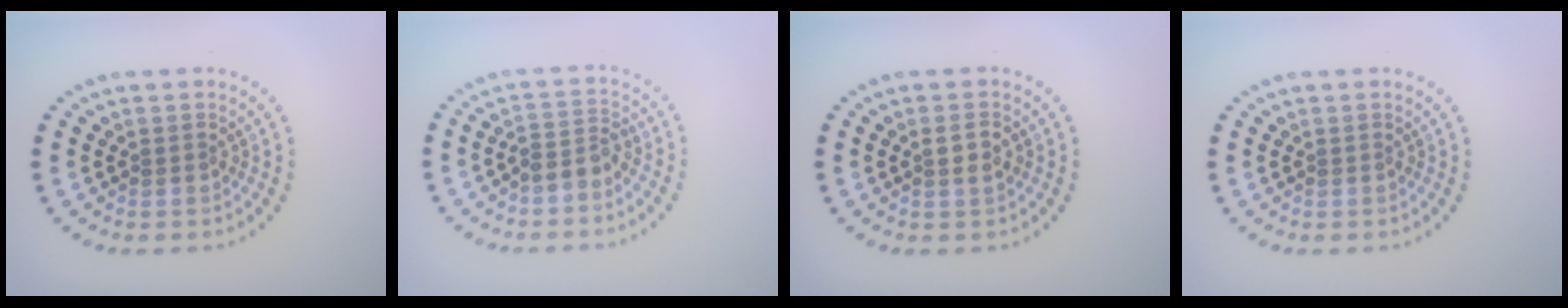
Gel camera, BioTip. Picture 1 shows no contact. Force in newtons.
{"total": 2.2, "press": 1.8, "slide": 1.2}
{"total": 1.4, "press": 1.4, "slide": 0.4}
{"total": 0.0}